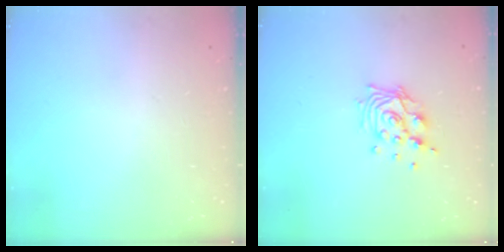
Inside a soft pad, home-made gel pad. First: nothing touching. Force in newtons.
{"total": 11.1, "press": 10.9, "slide": 1.6}